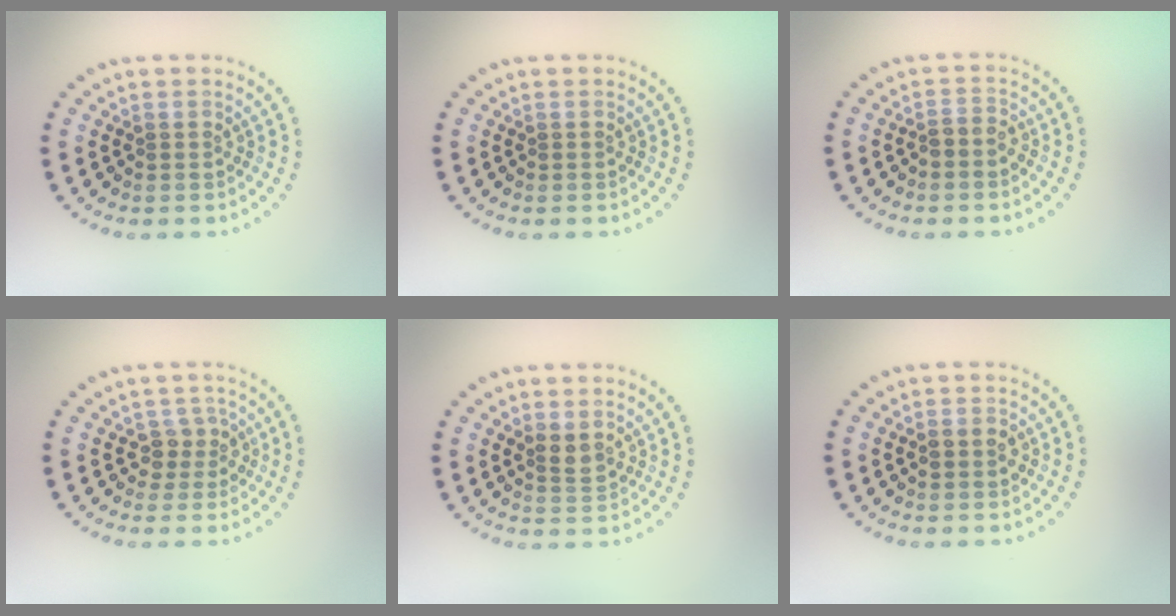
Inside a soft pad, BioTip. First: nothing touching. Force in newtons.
{"total": 0.0}
{"total": 1.1, "press": 0.8, "slide": 0.8}
{"total": 1.9, "press": 1.6, "slide": 1.0}
{"total": 1.6, "press": 1.4, "slide": 0.7}
{"total": 1.7, "press": 1.7, "slide": 0.1}